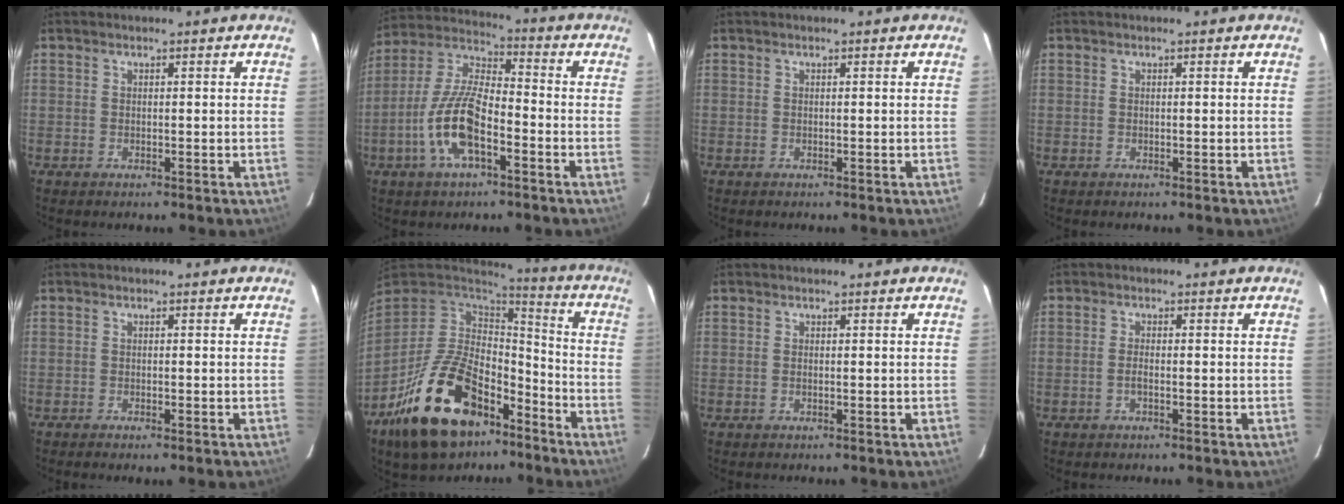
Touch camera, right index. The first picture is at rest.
{"total": 13.3, "force": [-5.4, 4.8, 11.2], "torque": [-0.239, 0.000, -0.104]}
{"total": 0.0}
{"total": 0.0}
{"total": 0.7, "force": [-0.6, 0.0, 0.5], "torque": [-0.010, -0.001, -0.009]}
{"total": 23.3, "force": [-12.9, 12.9, 14.6], "torque": [-0.290, -0.002, -0.198]}
{"total": 0.0}
{"total": 1.4, "force": [-0.5, 0.4, 1.2], "torque": [-0.027, 0.002, -0.011]}